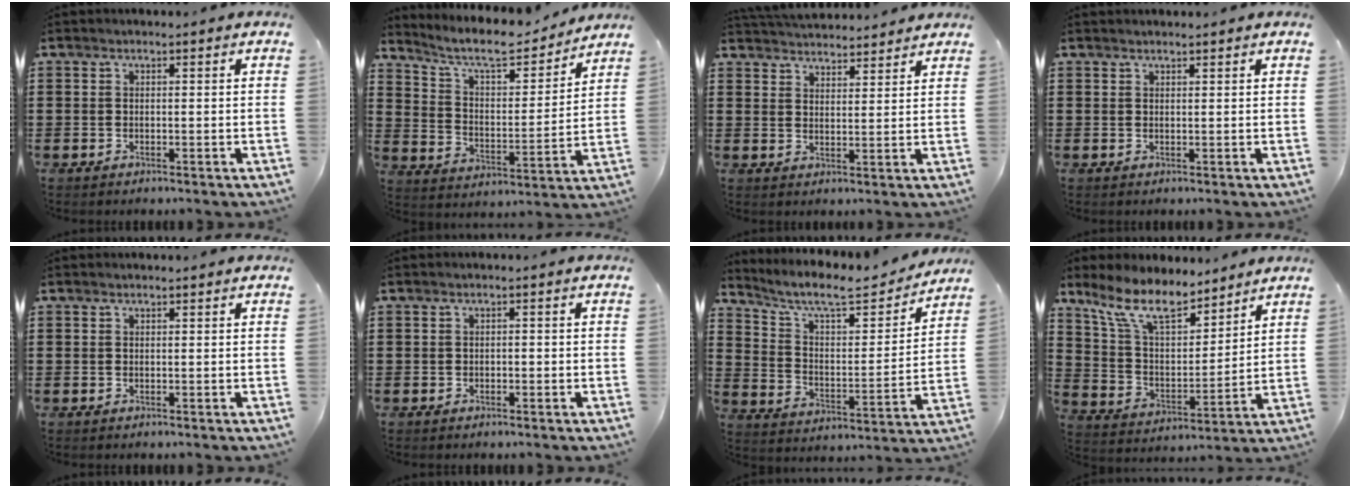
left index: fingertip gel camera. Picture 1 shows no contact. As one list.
[{"total": 8.2, "force": [7.4, 1.2, 3.4], "torque": [-0.097, -0.047, 0.126]}, {"total": 3.7, "force": [3.7, 0.3, -0.1], "torque": [-0.011, -0.016, 0.067]}, {"total": 0.8, "force": [0.7, 0.0, 0.1], "torque": [-0.004, -0.001, 0.015]}, {"total": 0.0}, {"total": 0.7, "force": [-0.5, 0.4, 0.3], "torque": [-0.009, -0.001, -0.010]}, {"total": 8.3, "force": [7.3, 1.1, 3.7], "torque": [-0.097, -0.051, 0.119]}, {"total": 10.5, "force": [8.5, 2.9, 5.4], "torque": [-0.136, -0.035, 0.154]}]